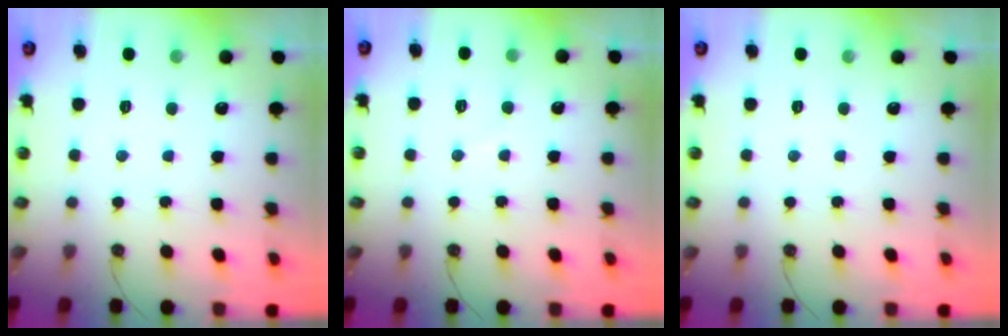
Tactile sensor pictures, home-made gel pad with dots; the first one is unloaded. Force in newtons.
{"total": 6.3, "press": 6.2, "slide": 0.5}
{"total": 0.0}